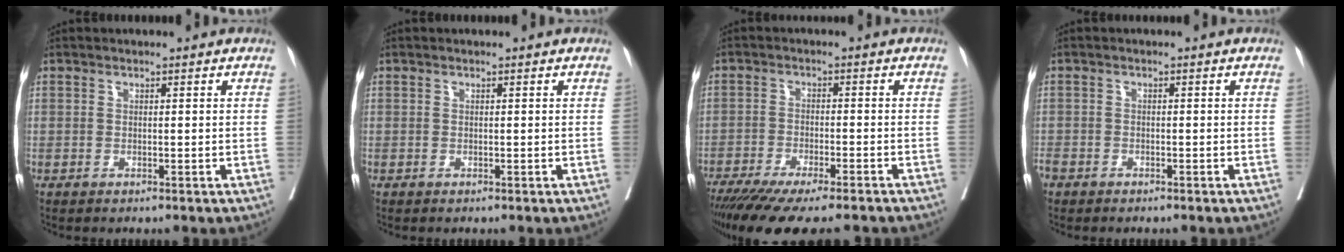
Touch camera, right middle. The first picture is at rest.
{"total": 0.0}
{"total": 17.2, "force": [-14.5, 1.5, 9.3], "torque": [-0.139, -0.048, -0.215]}
{"total": 2.6, "force": [-2.0, 1.3, 1.1], "torque": [-0.031, -0.005, -0.041]}